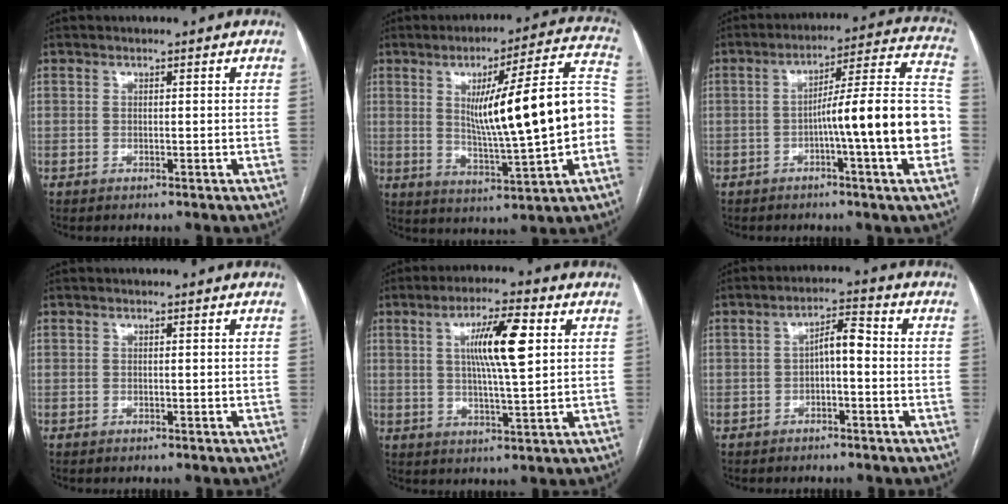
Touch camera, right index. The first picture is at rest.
{"total": 19.3, "force": [0.2, 1.2, 19.3], "torque": [-0.284, 0.021, 0.005]}
{"total": 16.6, "force": [-3.6, -0.1, 16.2], "torque": [-0.234, 0.022, -0.059]}
{"total": 0.0}
{"total": 9.9, "force": [2.7, 1.1, 9.5], "torque": [-0.167, 0.005, 0.045]}
{"total": 4.3, "force": [-0.4, 1.4, 4.0], "torque": [-0.069, 0.020, -0.008]}